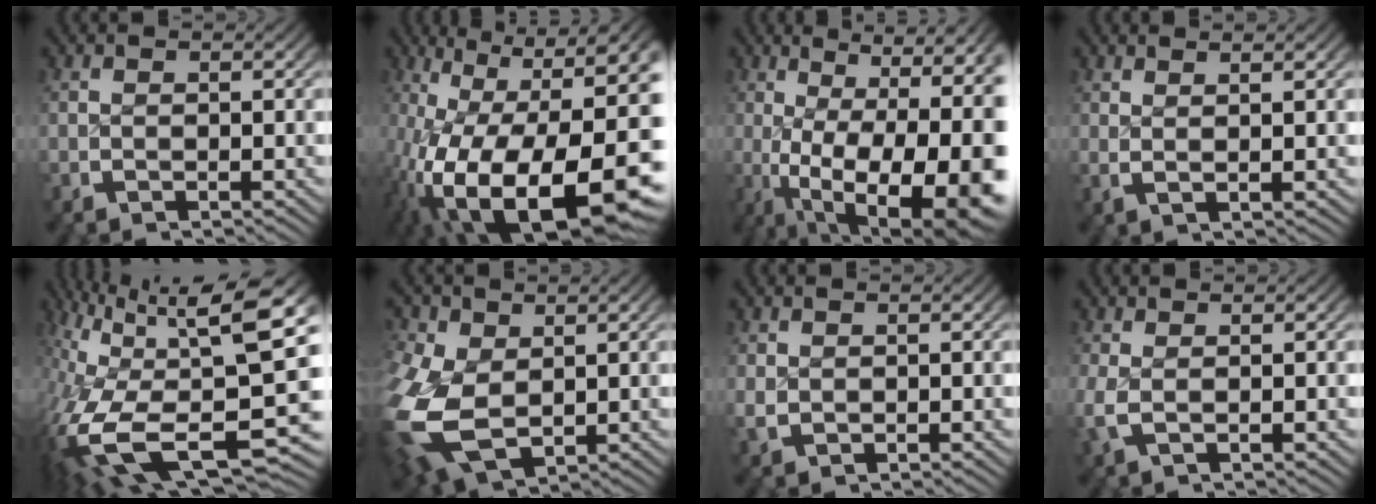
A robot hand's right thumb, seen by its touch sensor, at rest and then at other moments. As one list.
[{"total": 22.8, "force": [-5.3, 13.4, 17.7], "torque": [-0.313, -0.092, -0.028]}, {"total": 19.4, "force": [-2.7, 11.0, 15.8], "torque": [-0.258, -0.059, -0.008]}, {"total": 2.0, "force": [1.2, 0.1, 1.6], "torque": [-0.028, -0.001, 0.025]}, {"total": 17.4, "force": [-2.9, 9.4, 14.3], "torque": [-0.290, -0.066, -0.002]}, {"total": 10.0, "force": [-1.7, 7.4, 6.5], "torque": [-0.193, -0.067, 0.009]}, {"total": 1.2, "force": [0.2, 1.0, 0.6], "torque": [-0.019, -0.007, 0.011]}, {"total": 2.1, "force": [0.0, 1.1, 1.7], "torque": [-0.055, -0.008, 0.005]}]